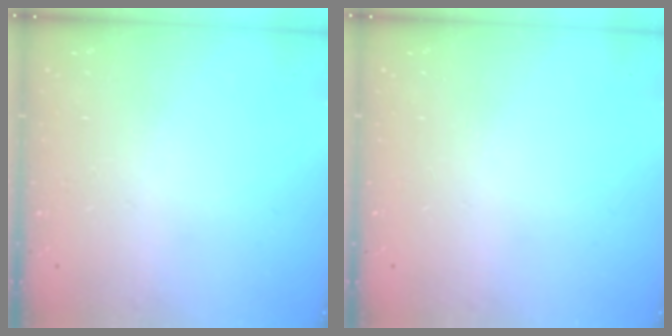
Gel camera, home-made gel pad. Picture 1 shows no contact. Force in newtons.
{"total": 0.0}